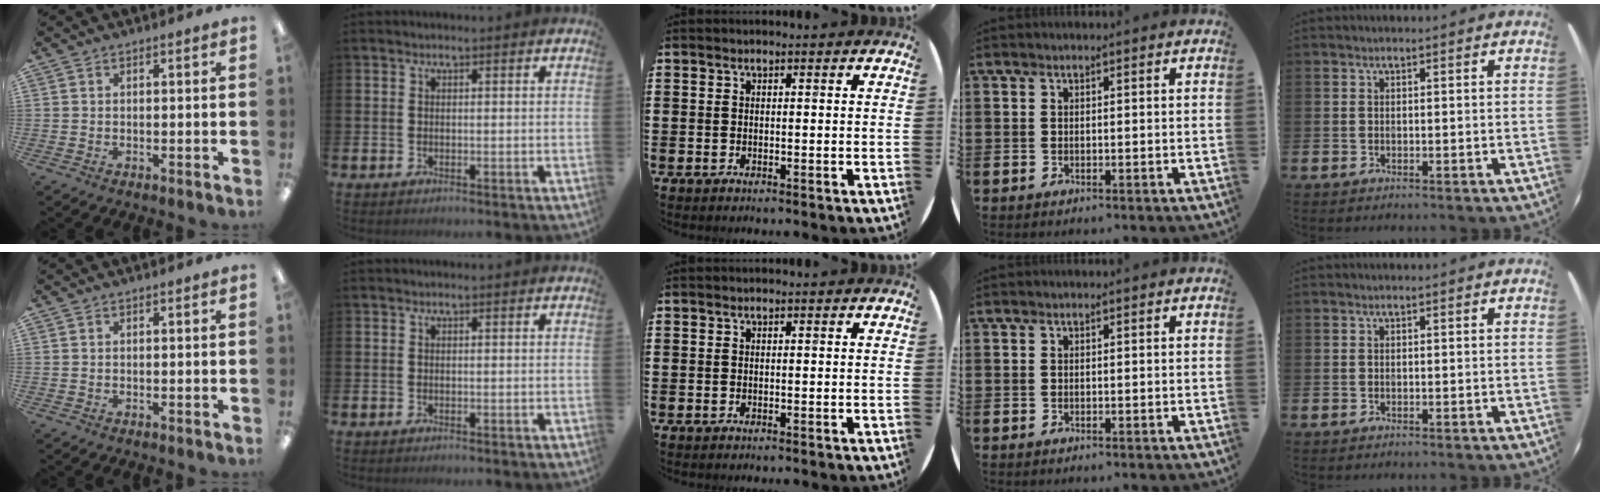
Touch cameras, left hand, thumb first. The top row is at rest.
{}